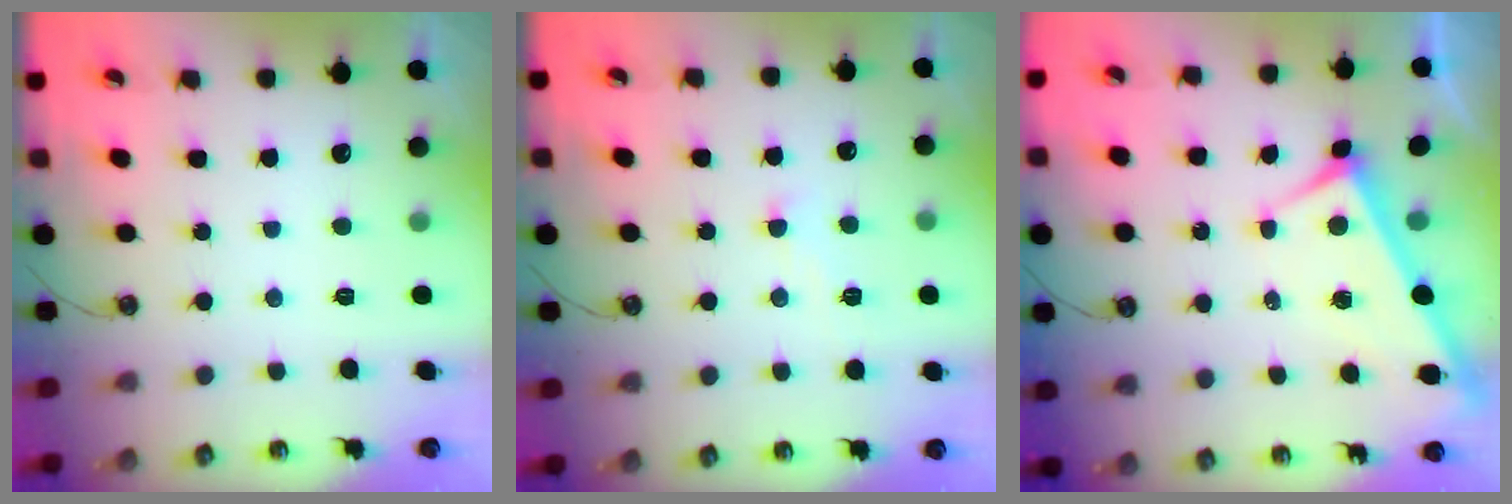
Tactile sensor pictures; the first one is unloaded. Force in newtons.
{"total": 1.6, "press": 1.5, "slide": 0.6}
{"total": 3.9, "press": 3.8, "slide": 0.6}